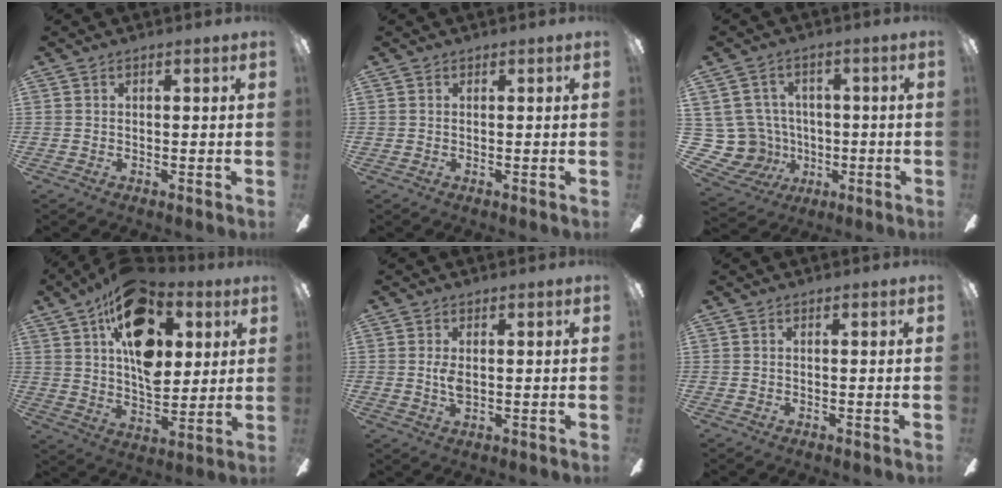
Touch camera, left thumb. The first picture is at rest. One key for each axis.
{"total": 0.0}
{"total": 12.1, "fx": -0.7, "fy": 11.4, "fz": 4.0, "tx": -0.126, "ty": 0.009, "tz": 0.001}
{"total": 20.4, "fx": 8.9, "fy": 12.1, "fz": 13.9, "tx": -0.207, "ty": -0.029, "tz": 0.157}
{"total": 3.1, "fx": 0.1, "fy": 1.6, "fz": 2.6, "tx": -0.045, "ty": 0.002, "tz": 0.000}
{"total": 0.0}